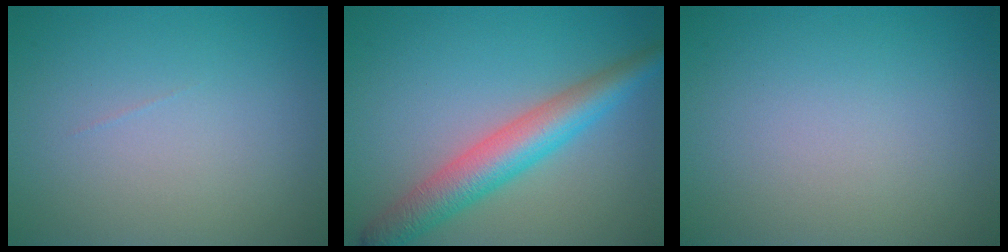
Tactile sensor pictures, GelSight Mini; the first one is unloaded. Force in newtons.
{"total": 5.8, "press": 5.8, "slide": 0.1}
{"total": 0.0}